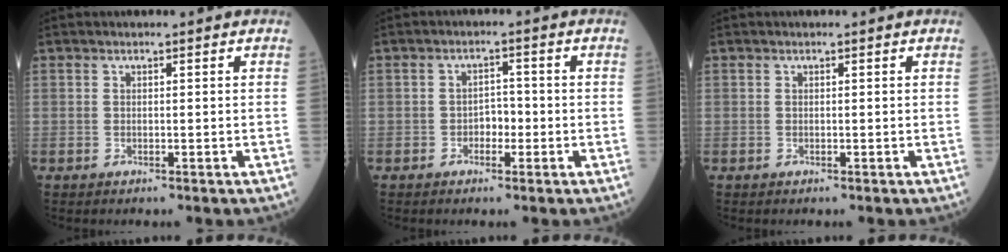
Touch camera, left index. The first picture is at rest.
{"total": 2.5, "force": [-1.0, 1.5, 1.7], "torque": [-0.019, 0.005, -0.020]}
{"total": 0.0}